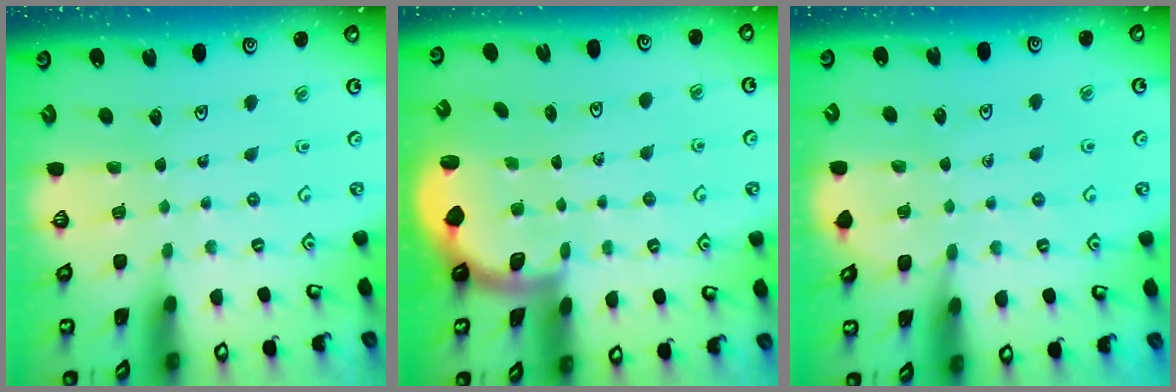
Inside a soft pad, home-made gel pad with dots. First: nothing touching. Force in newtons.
{"total": 1.8, "press": 1.7, "slide": 0.3}
{"total": 5.7, "press": 5.6, "slide": 0.6}